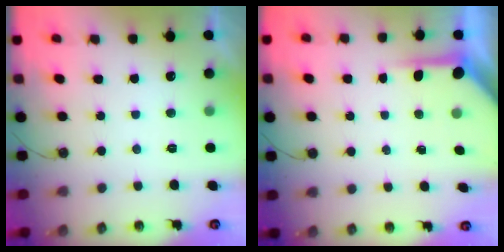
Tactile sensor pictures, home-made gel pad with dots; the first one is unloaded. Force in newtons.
{"total": 4.3, "press": 4.3, "slide": 0.4}